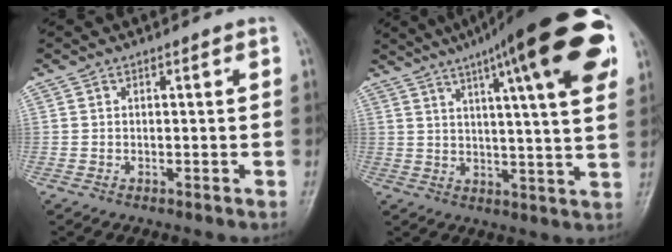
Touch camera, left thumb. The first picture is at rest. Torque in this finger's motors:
{"motor_torque": [1.07, 0.68, 1.89, -0.88, 0.27]}